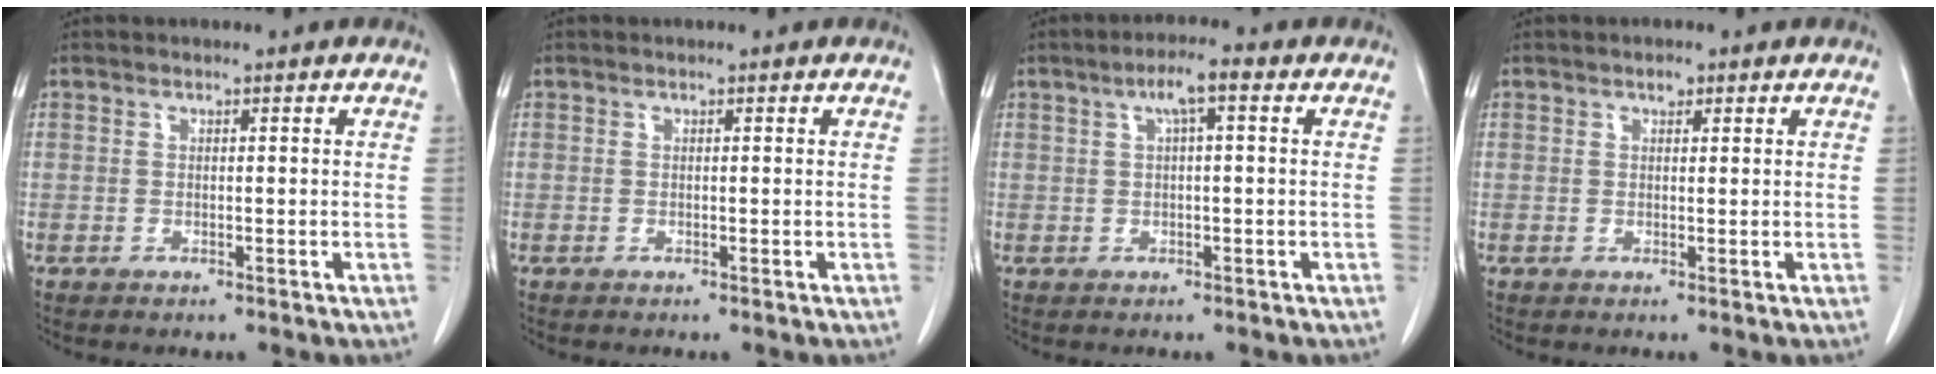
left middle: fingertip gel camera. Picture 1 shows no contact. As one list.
[{"total": 0.0}, {"total": 3.8, "force": [1.4, 0.5, 3.5], "torque": [-0.063, 0.014, 0.023]}, {"total": 1.0, "force": [0.7, 0.6, 0.6], "torque": [-0.010, 0.000, 0.010]}]